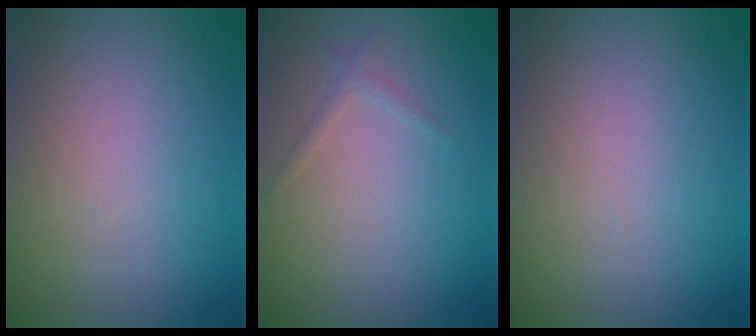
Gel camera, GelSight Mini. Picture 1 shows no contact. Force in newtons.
{"total": 0.9, "press": 0.9, "slide": 0.1}
{"total": 0.0}